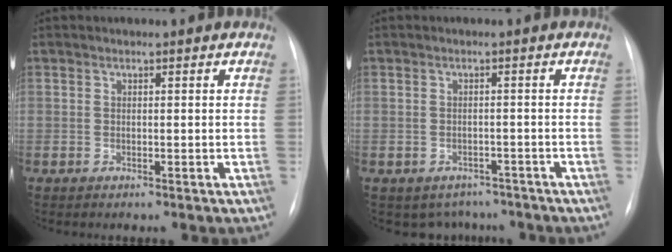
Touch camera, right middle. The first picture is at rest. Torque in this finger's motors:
{"motor_torque": [-0.21, 0.08, -0.02, 0.00]}